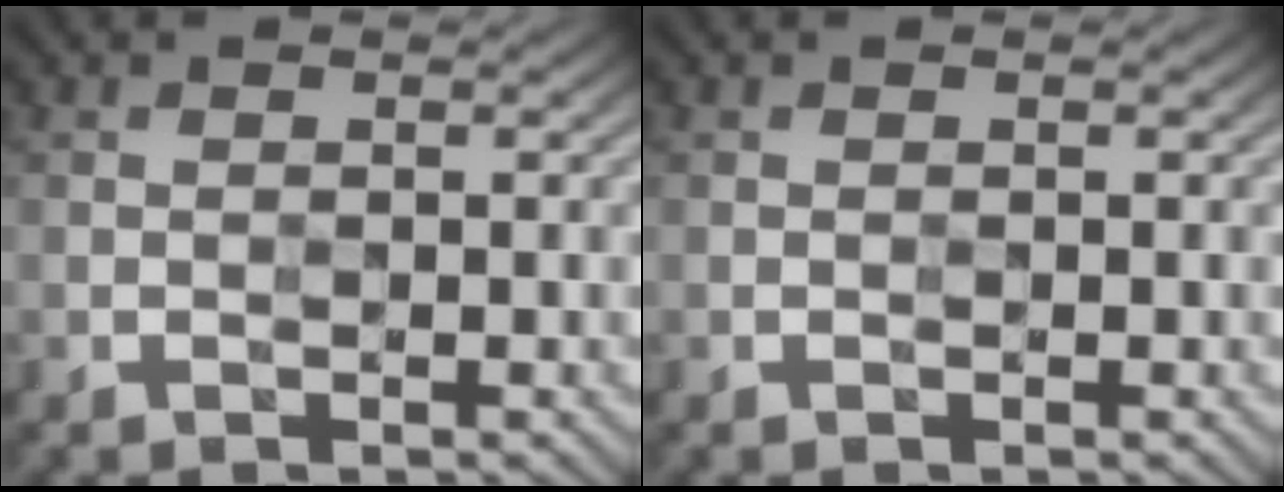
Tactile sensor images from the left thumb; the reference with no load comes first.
{"total": 0.0}